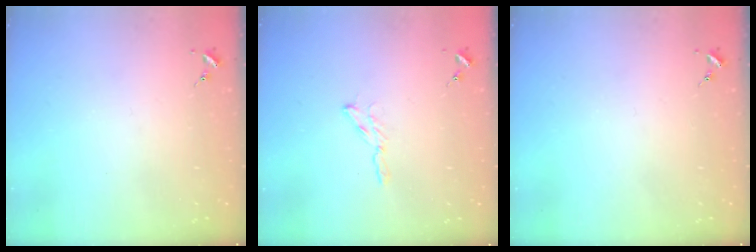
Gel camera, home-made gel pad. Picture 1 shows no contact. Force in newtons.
{"total": 3.1, "press": 3.1, "slide": 0.4}
{"total": 0.0}